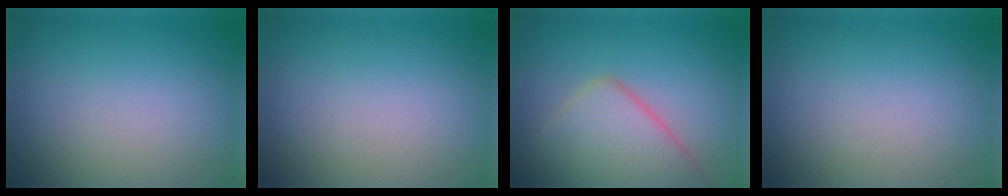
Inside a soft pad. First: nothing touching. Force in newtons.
{"total": 0.0}
{"total": 6.5, "press": 6.5, "slide": 0.1}
{"total": 0.0}